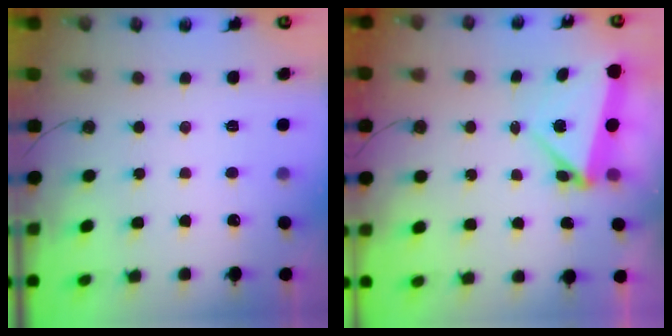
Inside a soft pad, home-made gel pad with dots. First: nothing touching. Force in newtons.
{"total": 7.0, "press": 4.9, "slide": 5.0}